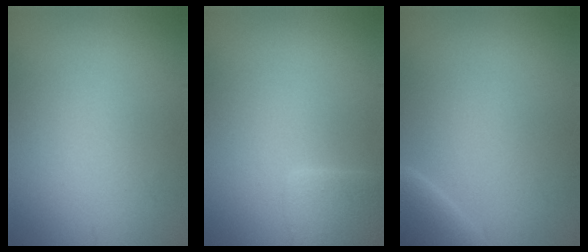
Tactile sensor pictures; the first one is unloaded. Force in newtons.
{"total": 2.4, "press": 2.4, "slide": 0.2}
{"total": 2.5, "press": 2.5, "slide": 0.2}